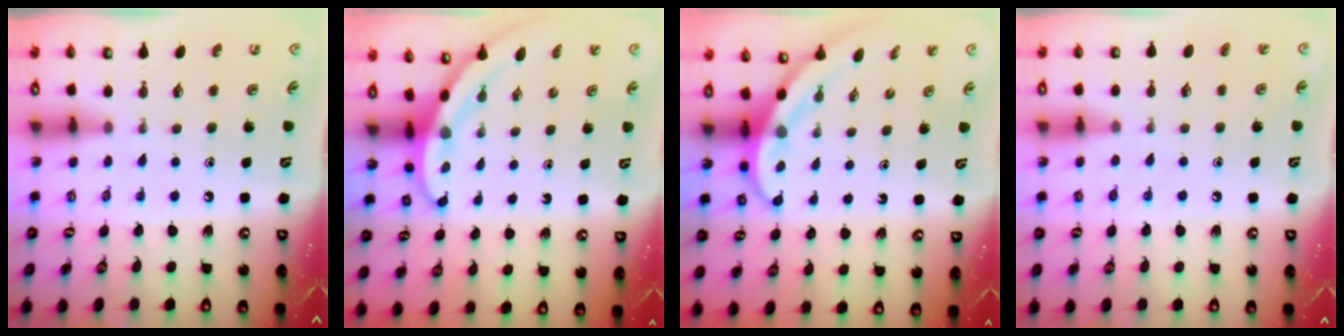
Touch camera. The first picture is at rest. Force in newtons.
{"total": 3.2, "press": 3.2, "slide": 0.2}
{"total": 3.5, "press": 3.5, "slide": 0.1}
{"total": 4.7, "press": 4.7, "slide": 0.6}